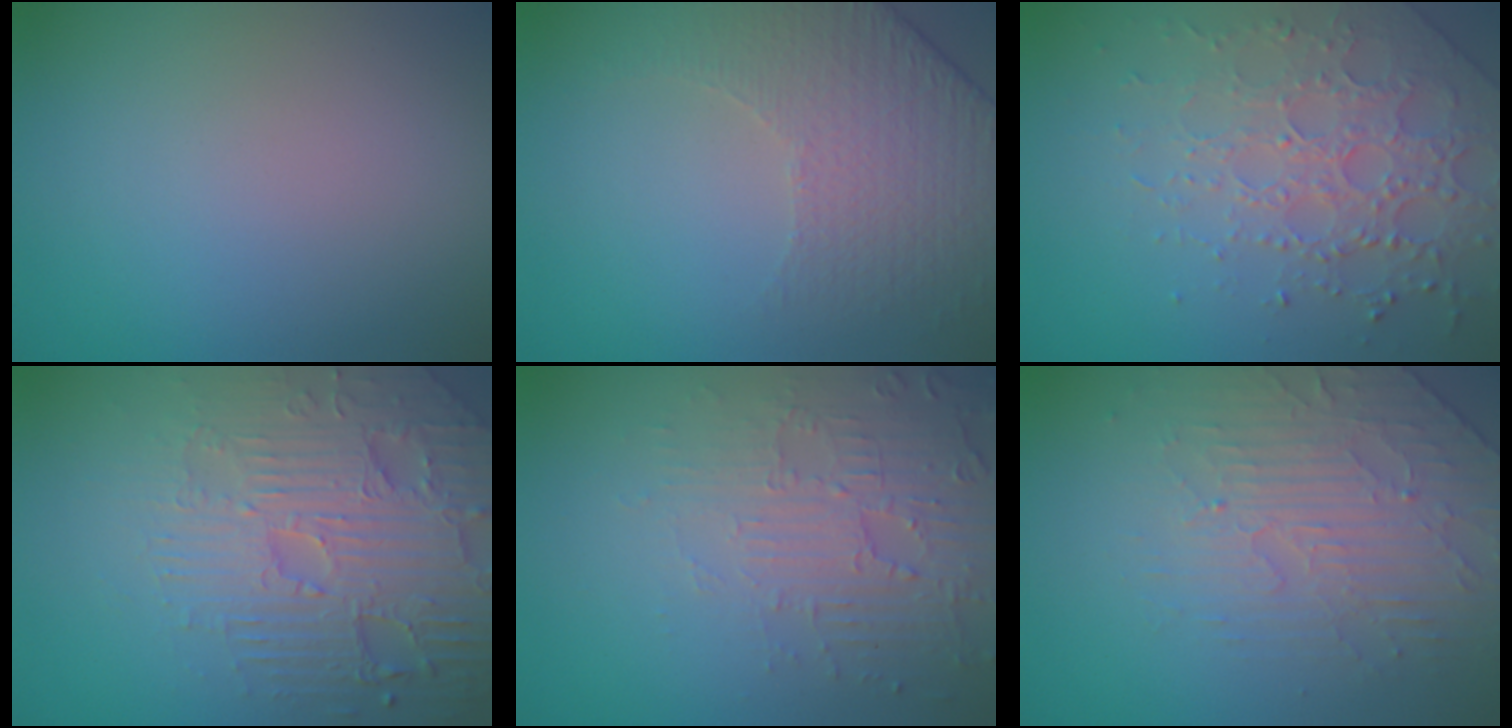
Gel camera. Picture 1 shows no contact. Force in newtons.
{"total": 4.8, "press": 3.4, "slide": 3.3}
{"total": 4.2, "press": 4.1, "slide": 0.7}
{"total": 7.7, "press": 5.7, "slide": 5.2}
{"total": 4.5, "press": 3.3, "slide": 3.1}
{"total": 4.4, "press": 3.4, "slide": 2.7}